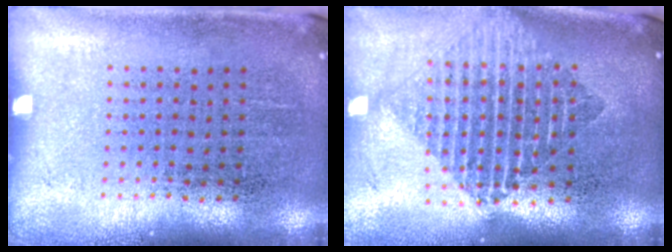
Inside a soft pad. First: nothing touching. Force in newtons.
{"total": 1.9, "press": 1.6, "slide": 1.1}